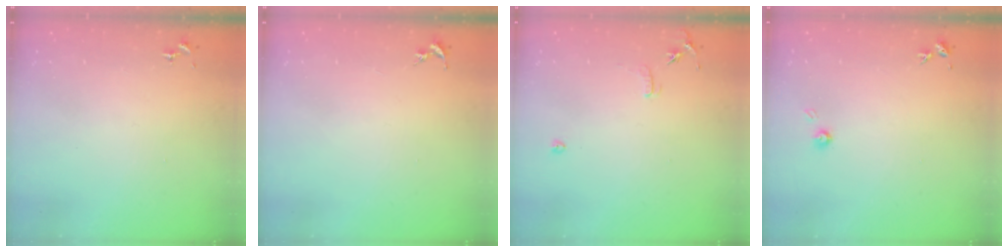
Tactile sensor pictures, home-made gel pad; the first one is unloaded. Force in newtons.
{"total": 0.0}
{"total": 6.9, "press": 6.9, "slide": 0.7}
{"total": 3.5, "press": 3.5, "slide": 0.4}